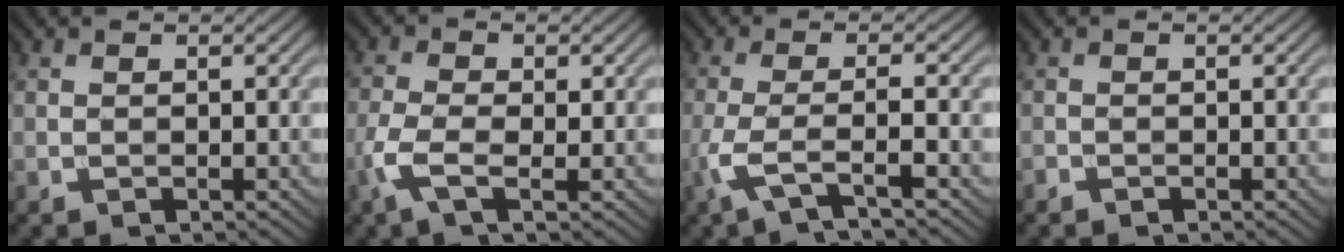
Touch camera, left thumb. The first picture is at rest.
{"total": 4.5, "force": [-1.5, 1.9, 3.8], "torque": [-0.099, 0.001, -0.038]}
{"total": 5.0, "force": [-2.7, 0.8, 4.2], "torque": [-0.090, -0.001, -0.069]}
{"total": 0.6, "force": [-0.6, 0.2, 0.1], "torque": [-0.002, -0.002, -0.012]}